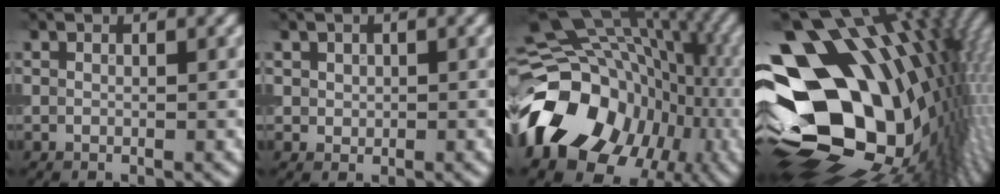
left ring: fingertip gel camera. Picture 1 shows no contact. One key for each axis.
{"total": 1.0, "fx": 0.4, "fy": 0.9, "fz": 0.3, "tx": 0.000, "ty": -0.004, "tz": 0.010}
{"total": 16.9, "fx": -5.4, "fy": 12.8, "fz": 9.7, "tx": -0.190, "ty": -0.006, "tz": -0.098}
{"total": 20.9, "fx": 0.5, "fy": 14.1, "fz": 15.3, "tx": -0.254, "ty": -0.019, "tz": 0.020}